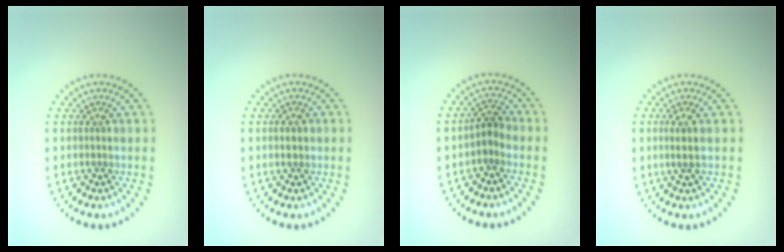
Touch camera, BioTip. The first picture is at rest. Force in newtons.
{"total": 1.2, "press": 1.2, "slide": 0.1}
{"total": 1.5, "press": 1.2, "slide": 0.9}
{"total": 1.5, "press": 1.3, "slide": 0.9}